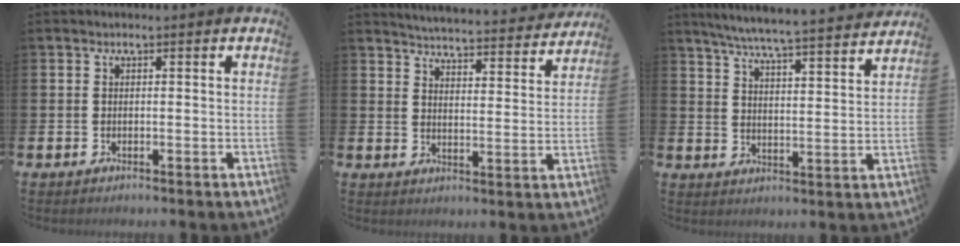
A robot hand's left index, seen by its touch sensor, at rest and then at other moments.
{"total": 5.0, "force": [5.0, 0.1, 0.5], "torque": [-0.026, -0.044, 0.083]}
{"total": 6.7, "force": [6.3, -0.3, 2.1], "torque": [-0.064, -0.046, 0.110]}